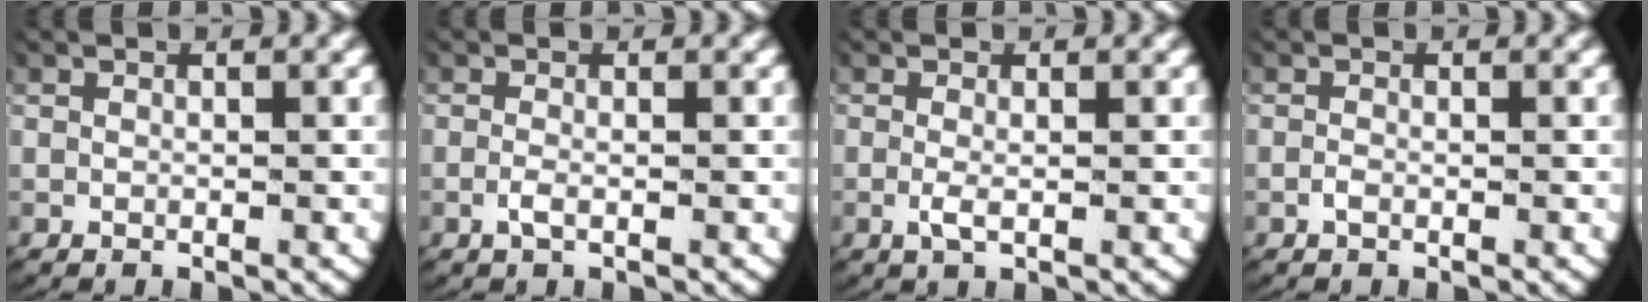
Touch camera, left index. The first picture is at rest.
{"total": 1.0, "force": [-0.5, 0.2, 0.9], "torque": [-0.026, -0.007, -0.008]}
{"total": 1.4, "force": [-0.3, 0.3, 1.3], "torque": [-0.037, -0.011, -0.002]}
{"total": 0.6, "force": [-0.5, 0.2, 0.3], "torque": [-0.014, -0.004, -0.006]}